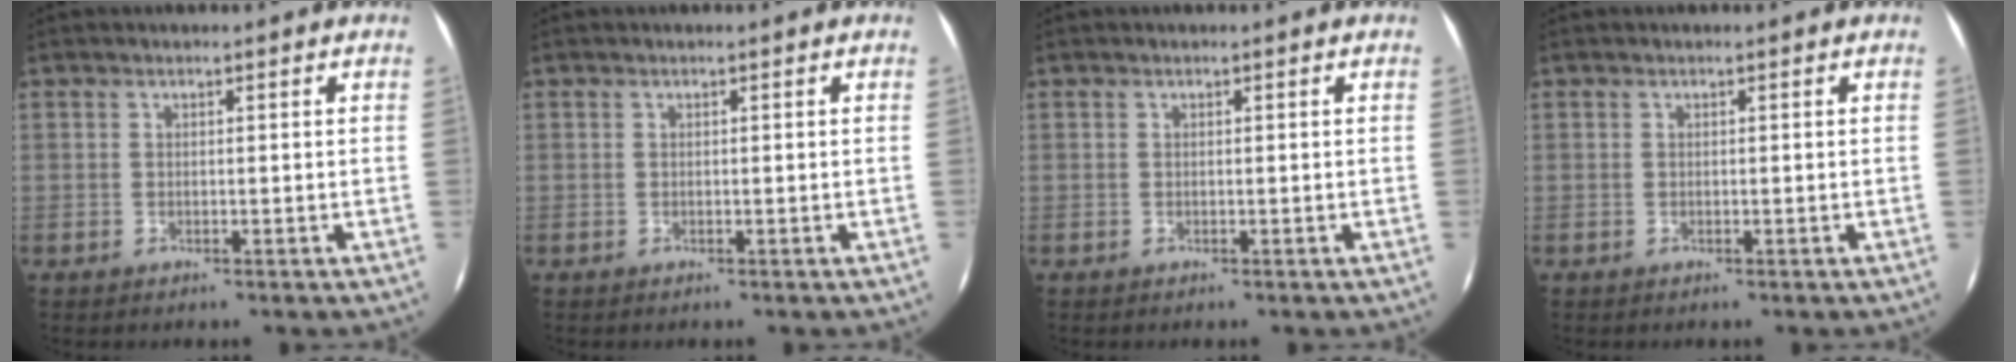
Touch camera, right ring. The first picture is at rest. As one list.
[{"total": 0.0}, {"total": 0.0}, {"total": 0.0}]